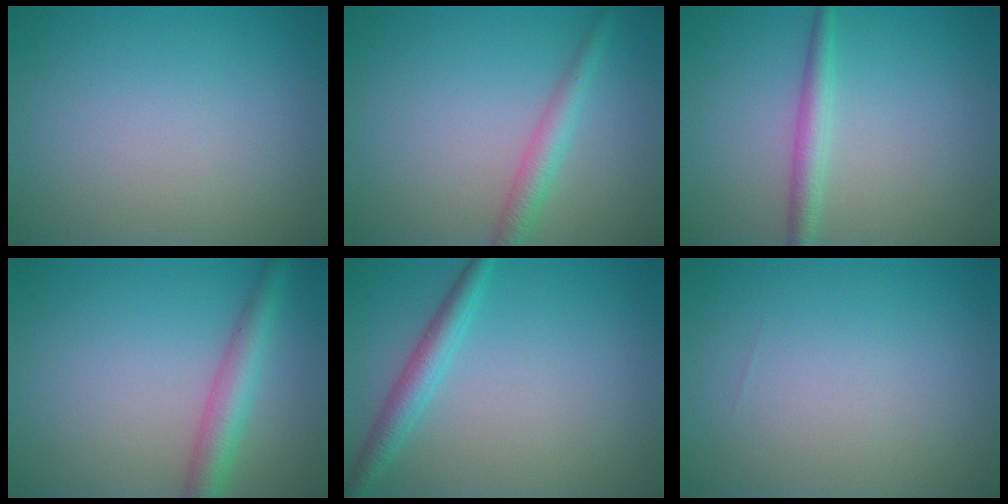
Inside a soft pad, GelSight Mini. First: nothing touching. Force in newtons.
{"total": 2.2, "press": 2.2, "slide": 0.2}
{"total": 2.2, "press": 2.2, "slide": 0.0}
{"total": 3.7, "press": 3.7, "slide": 0.2}
{"total": 2.6, "press": 2.6, "slide": 0.1}
{"total": 0.0}